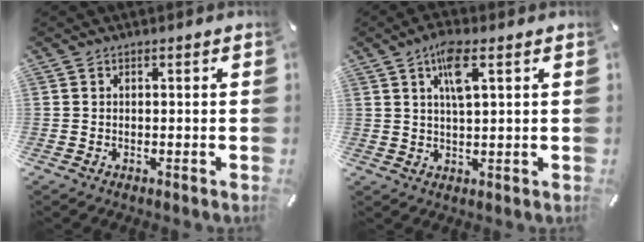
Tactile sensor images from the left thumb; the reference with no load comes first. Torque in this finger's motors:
{"motor_torque": [1.35, 1.35, 0.94, -0.97, 0.35]}